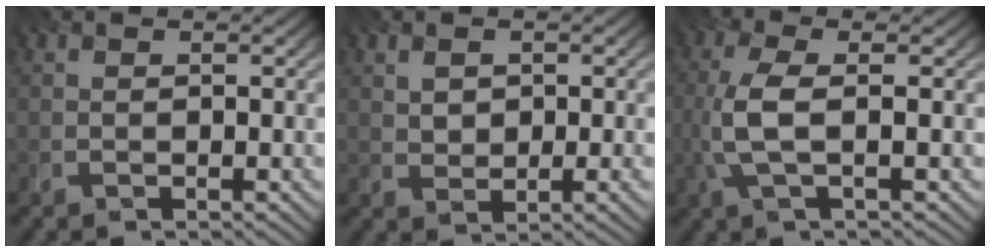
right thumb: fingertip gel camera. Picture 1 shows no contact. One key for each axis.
{"total": 2.9, "fx": 0.9, "fy": 2.1, "fz": 1.7, "tx": -0.033, "ty": -0.005, "tz": 0.019}
{"total": 5.1, "fx": -0.3, "fy": 1.7, "fz": 4.8, "tx": -0.118, "ty": 0.003, "tz": -0.013}